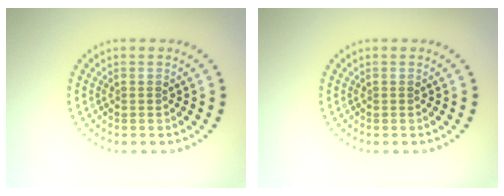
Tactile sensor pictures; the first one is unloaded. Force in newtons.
{"total": 0.0}